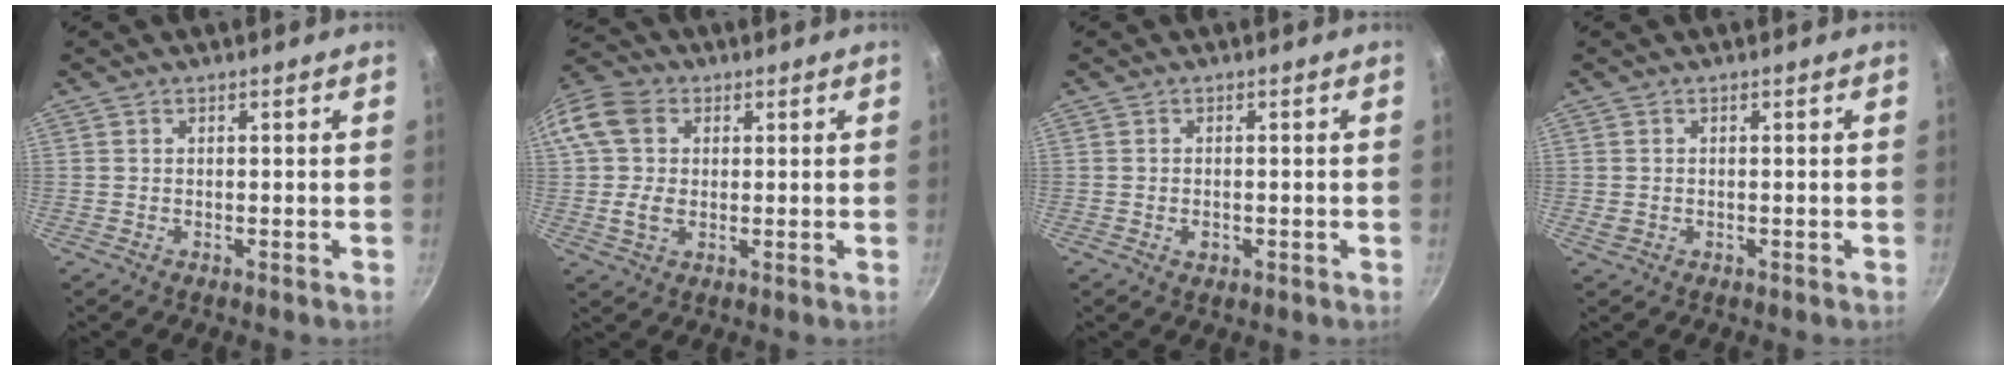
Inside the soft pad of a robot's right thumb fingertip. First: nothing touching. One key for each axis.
{"total": 12.4, "fx": 1.6, "fy": 9.7, "fz": 7.5, "tx": -0.148, "ty": 0.015, "tz": 0.018}
{"total": 1.8, "fx": -0.5, "fy": 1.2, "fz": 1.3, "tx": -0.021, "ty": 0.000, "tz": -0.008}
{"total": 1.1, "fx": -0.2, "fy": 0.8, "fz": 0.6, "tx": -0.012, "ty": 0.001, "tz": -0.001}